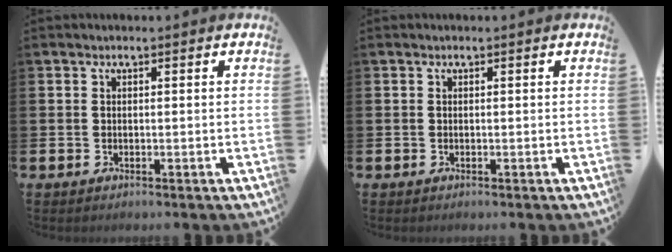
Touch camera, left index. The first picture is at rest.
{"total": 0.0}